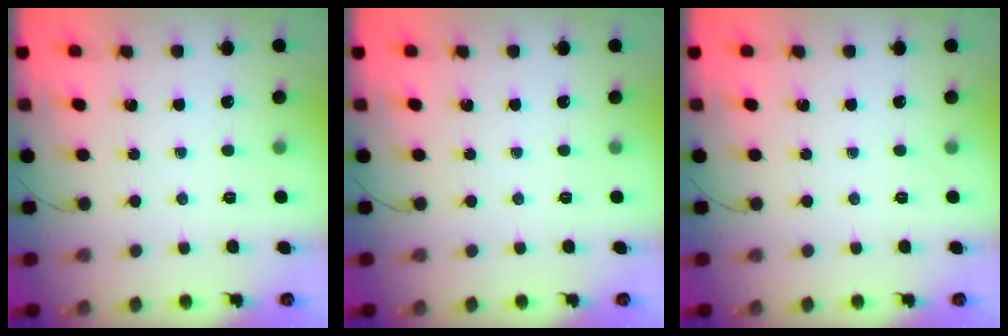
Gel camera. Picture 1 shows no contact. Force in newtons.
{"total": 0.0}
{"total": 0.0}